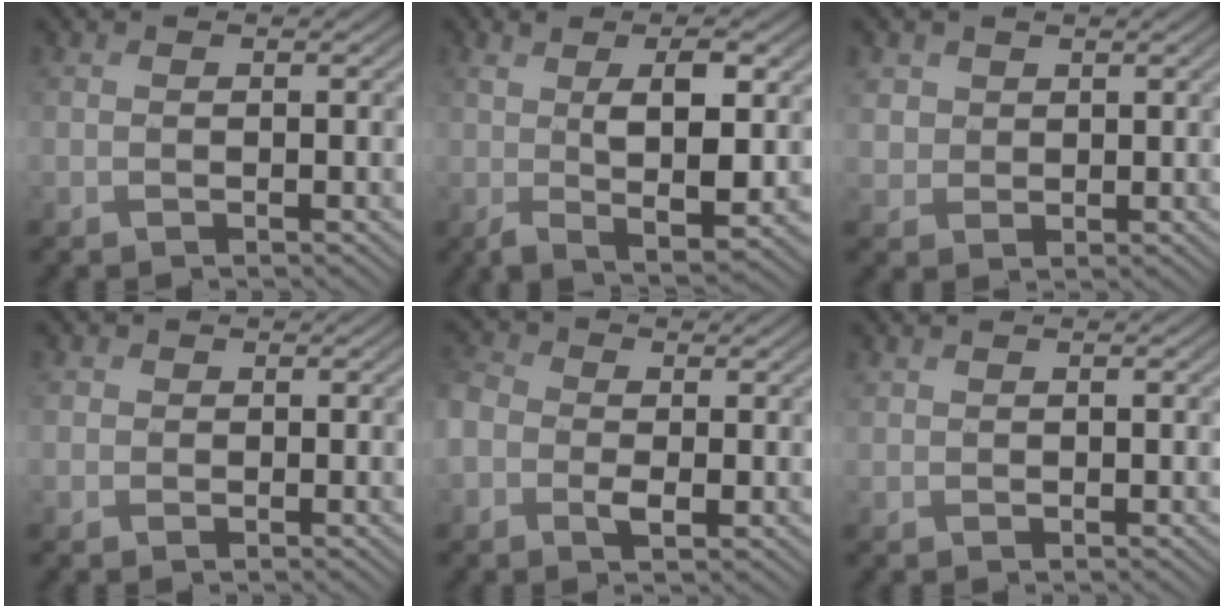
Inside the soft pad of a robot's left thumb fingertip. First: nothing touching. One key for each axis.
{"total": 7.2, "fx": 1.2, "fy": 2.4, "fz": 6.7, "tx": -0.130, "ty": -0.008, "tz": 0.024}
{"total": 2.6, "fx": 1.2, "fy": 2.3, "fz": 0.5, "tx": -0.025, "ty": -0.004, "tz": 0.025}
{"total": 1.5, "fx": 0.3, "fy": 1.5, "fz": 0.2, "tx": -0.001, "ty": -0.001, "tz": 0.003}
{"total": 5.8, "fx": -0.9, "fy": 4.2, "fz": 3.9, "tx": -0.101, "ty": 0.001, "tz": -0.030}
{"total": 0.8, "fx": 0.7, "fy": 0.3, "fz": 0.1, "tx": -0.004, "ty": 0.000, "tz": 0.017}